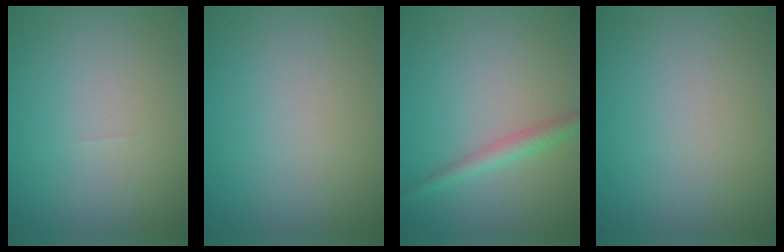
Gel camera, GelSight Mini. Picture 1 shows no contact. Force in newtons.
{"total": 0.0}
{"total": 2.0, "press": 2.0, "slide": 0.1}
{"total": 0.0}